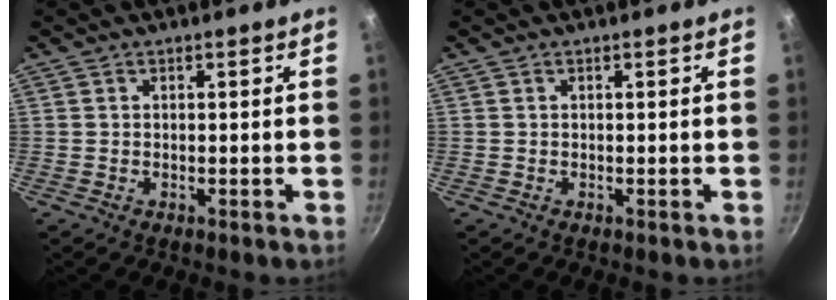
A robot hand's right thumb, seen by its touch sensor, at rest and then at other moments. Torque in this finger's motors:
{"motor_torque": [0.00, 0.00, 0.04, 0.02, 0.00]}